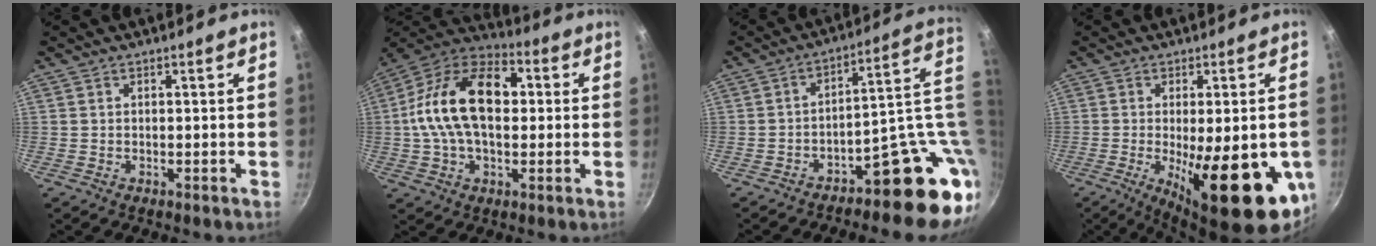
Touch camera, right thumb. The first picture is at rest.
{"total": 20.2, "force": [1.0, 12.3, 16.0], "torque": [-0.264, 0.036, -0.002]}
{"total": 15.4, "force": [-2.1, 6.7, 13.7], "torque": [-0.120, 0.021, -0.022]}
{"total": 21.7, "force": [-5.6, 6.9, 19.8], "torque": [-0.252, -0.019, -0.064]}